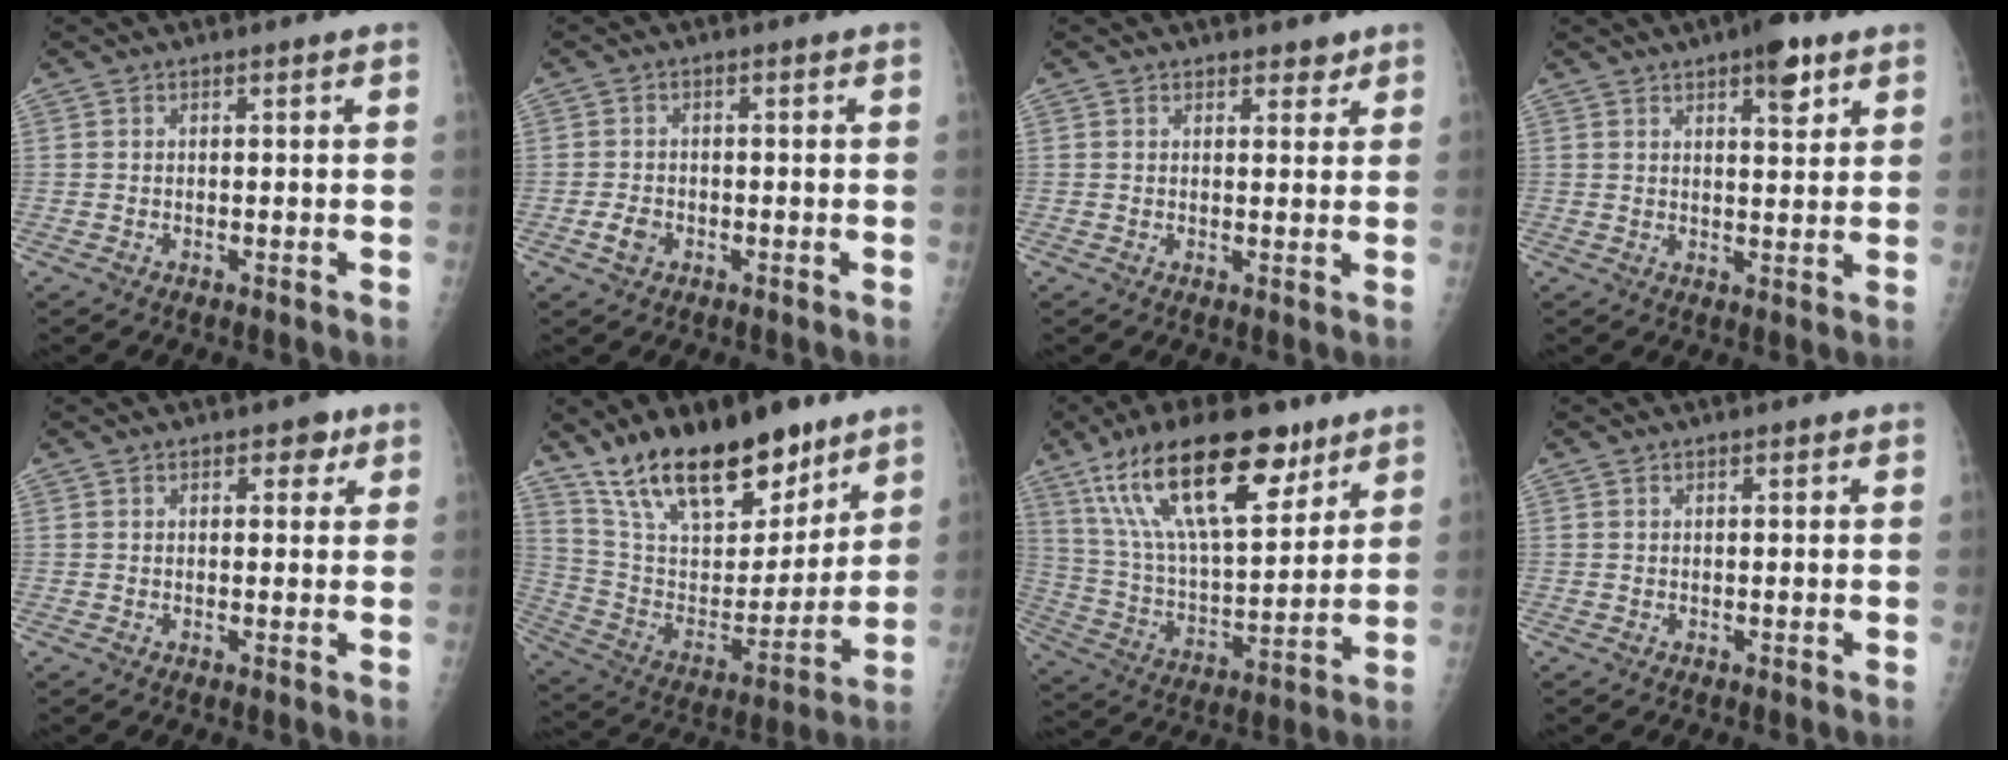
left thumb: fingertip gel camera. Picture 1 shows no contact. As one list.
[{"total": 2.8, "force": [-1.2, 2.1, 1.6], "torque": [-0.025, 0.006, -0.020]}, {"total": 2.4, "force": [1.8, 1.3, 0.8], "torque": [0.008, -0.010, 0.021]}, {"total": 6.5, "force": [3.8, 2.3, 4.8], "torque": [-0.052, -0.017, 0.049]}, {"total": 3.2, "force": [1.8, 1.9, 1.8], "torque": [-0.002, -0.005, 0.021]}, {"total": 23.3, "force": [16.7, 9.8, 12.9], "torque": [-0.177, -0.078, 0.290]}, {"total": 24.1, "force": [14.2, 9.4, 17.0], "torque": [-0.274, -0.037, 0.257]}, {"total": 0.7, "force": [0.5, 0.4, 0.5], "torque": [-0.006, -0.001, 0.006]}]